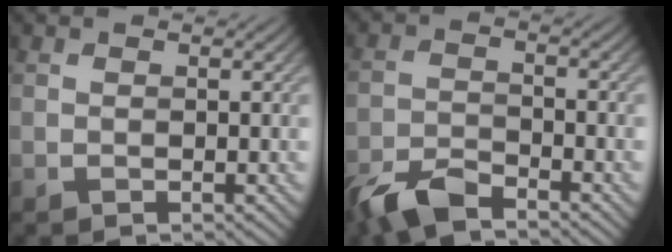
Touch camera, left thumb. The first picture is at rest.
{"total": 5.4, "force": [-4.5, 1.5, 2.6], "torque": [-0.054, -0.004, -0.094]}